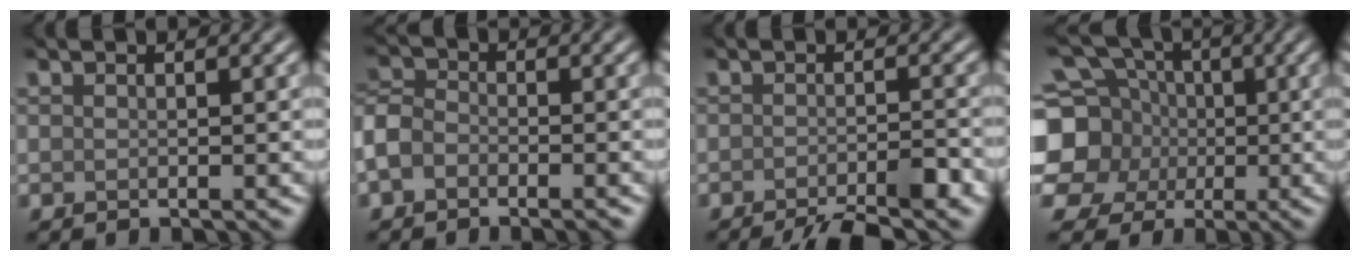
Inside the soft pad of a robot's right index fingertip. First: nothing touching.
{"total": 4.1, "force": [-2.4, 2.5, 2.2], "torque": [-0.043, 0.006, -0.059]}
{"total": 5.0, "force": [-3.7, 0.9, 3.2], "torque": [-0.042, 0.002, -0.058]}
{"total": 12.8, "force": [1.3, 11.3, 5.8], "torque": [-0.158, 0.025, -0.003]}